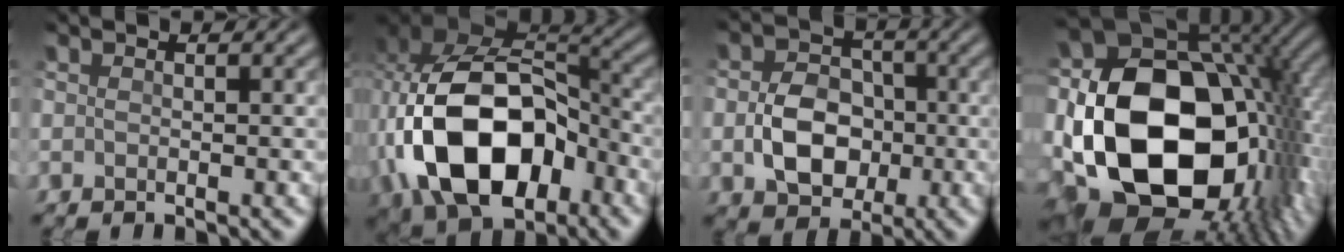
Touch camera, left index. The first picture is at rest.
{"total": 13.9, "force": [-3.2, 9.0, 10.2], "torque": [-0.197, -0.007, -0.060]}
{"total": 5.7, "force": [-1.2, 4.1, 3.7], "torque": [-0.072, 0.001, -0.016]}
{"total": 20.5, "force": [-0.2, 13.5, 15.5], "torque": [-0.332, -0.028, 0.029]}